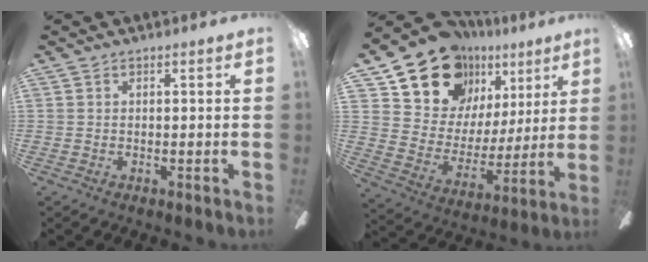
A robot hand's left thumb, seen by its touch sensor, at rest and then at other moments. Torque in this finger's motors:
{"motor_torque": [0.47, 0.59, 1.33, -1.44, 0.10]}